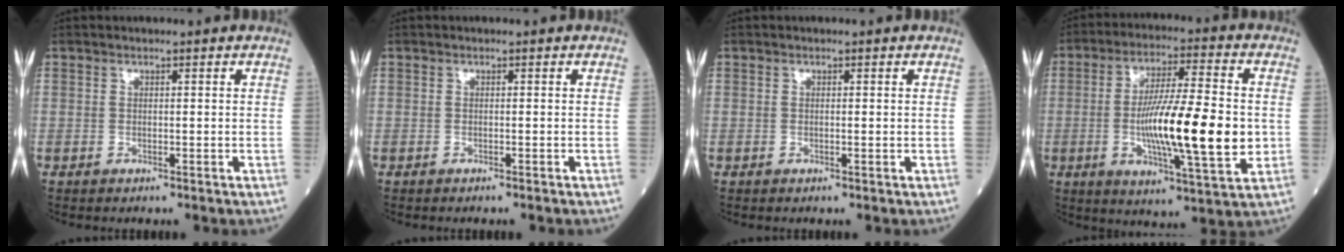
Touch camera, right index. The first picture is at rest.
{"total": 0.8, "force": [-0.7, -0.1, 0.4], "torque": [-0.005, 0.000, -0.010]}
{"total": 0.0}
{"total": 16.3, "force": [-1.8, 1.9, 16.1], "torque": [-0.278, -0.012, -0.033]}